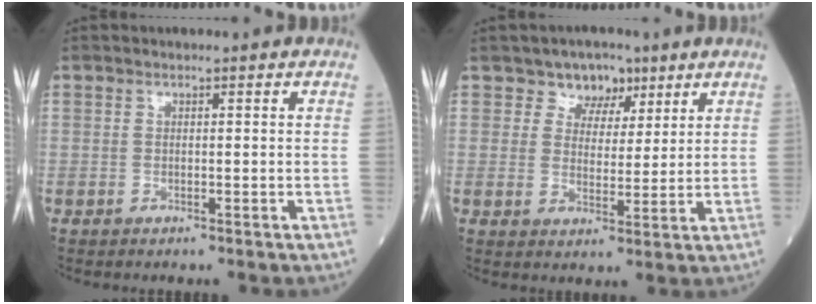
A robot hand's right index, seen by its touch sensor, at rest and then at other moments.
{"total": 5.1, "force": [3.2, 3.7, 1.2], "torque": [-0.012, 0.006, 0.054]}